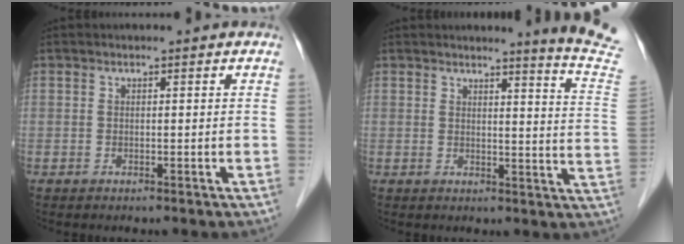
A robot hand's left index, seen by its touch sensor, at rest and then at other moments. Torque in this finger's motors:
{"motor_torque": [0.28, -0.89, 0.09, 0.03]}